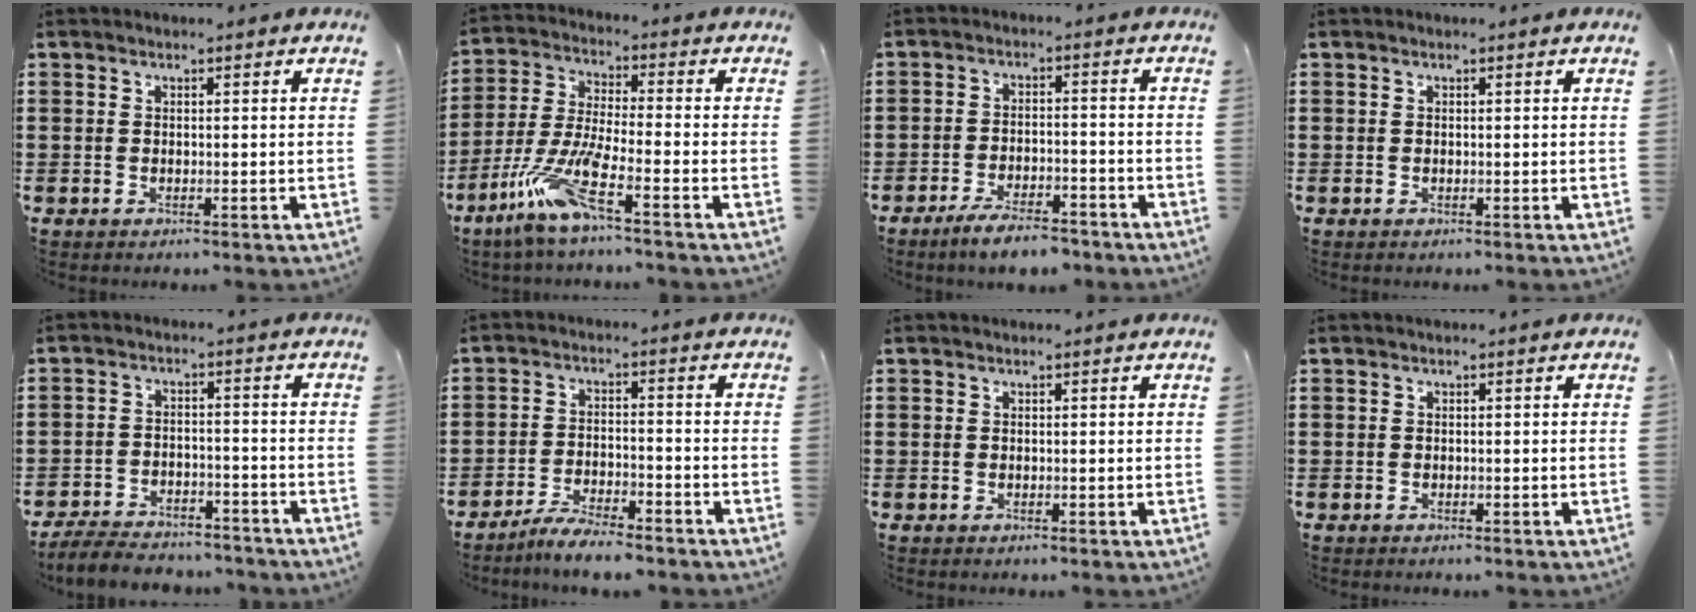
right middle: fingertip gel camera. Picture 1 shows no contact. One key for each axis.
{"total": 9.3, "fx": -5.9, "fy": 0.6, "fz": 7.1, "tx": -0.171, "ty": -0.018, "tz": -0.123}
{"total": 5.3, "fx": -4.7, "fy": 0.7, "fz": 2.3, "tx": -0.050, "ty": -0.004, "tz": -0.093}
{"total": 0.0}
{"total": 5.4, "fx": -5.2, "fy": 0.9, "fz": 1.1, "tx": -0.027, "ty": 0.005, "tz": -0.106}
{"total": 4.8, "fx": -4.5, "fy": 0.1, "fz": 1.5, "tx": -0.034, "ty": -0.003, "tz": -0.089}
{"total": 0.0}
{"total": 0.0}